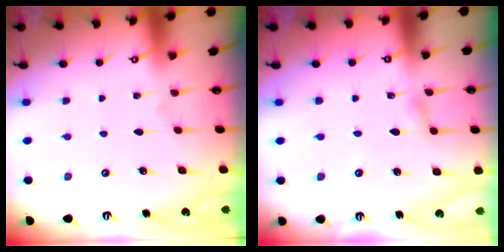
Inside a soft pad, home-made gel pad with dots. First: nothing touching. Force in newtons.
{"total": 2.4, "press": 2.4, "slide": 0.3}